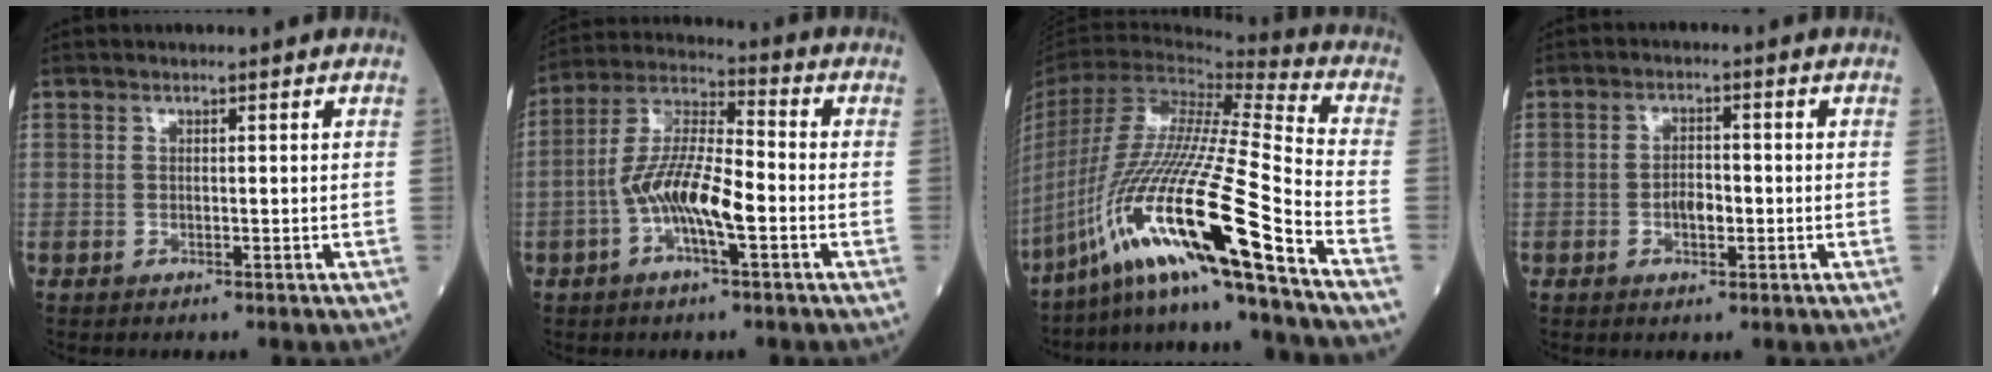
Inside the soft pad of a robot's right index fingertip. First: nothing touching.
{"total": 10.7, "force": [-2.9, 2.5, 10.0], "torque": [-0.207, 0.015, -0.054]}
{"total": 24.5, "force": [-14.3, -0.8, 19.9], "torque": [-0.409, -0.047, -0.269]}
{"total": 3.2, "force": [-0.7, 1.6, 2.7], "torque": [-0.047, 0.006, -0.009]}